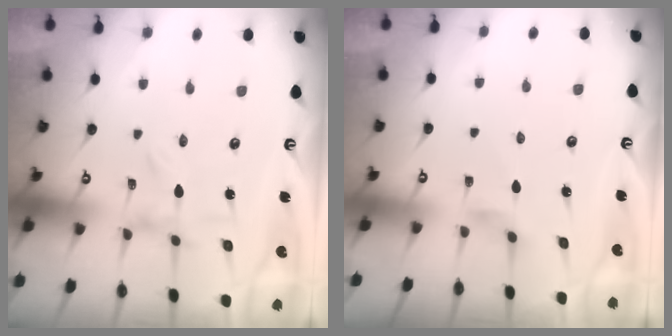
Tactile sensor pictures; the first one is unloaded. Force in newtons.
{"total": 2.9, "press": 2.8, "slide": 0.5}